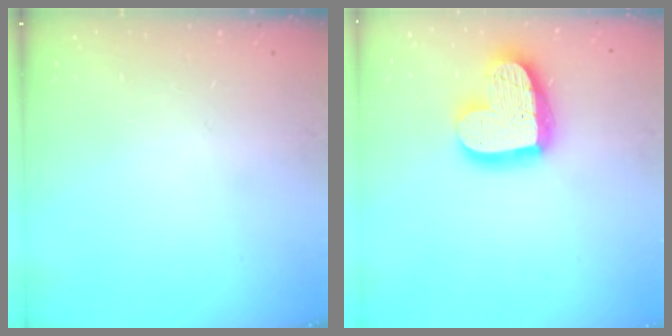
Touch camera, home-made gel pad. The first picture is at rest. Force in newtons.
{"total": 19.6, "press": 19.5, "slide": 1.4}